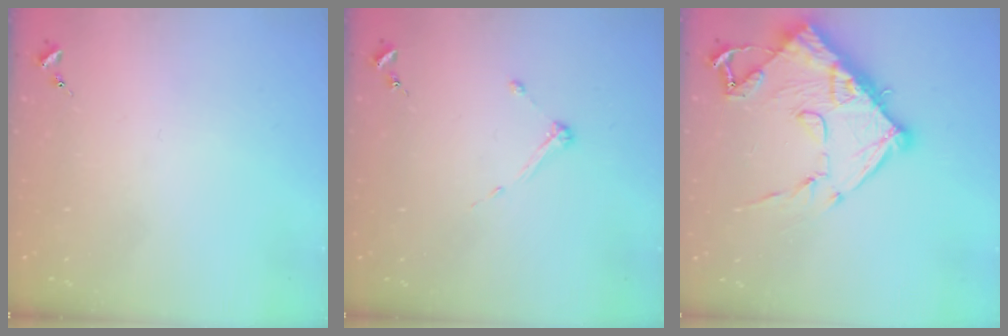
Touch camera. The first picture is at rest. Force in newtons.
{"total": 3.2, "press": 3.2, "slide": 0.4}
{"total": 16.4, "press": 16.4, "slide": 1.4}